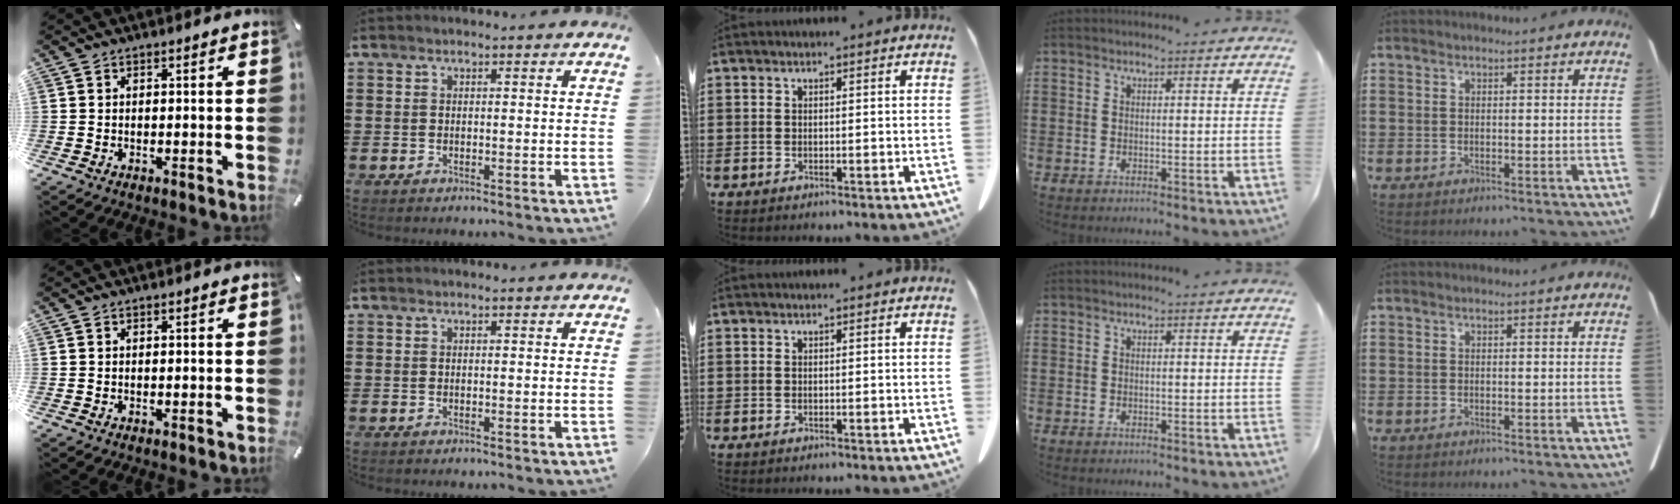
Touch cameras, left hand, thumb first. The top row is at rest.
{}